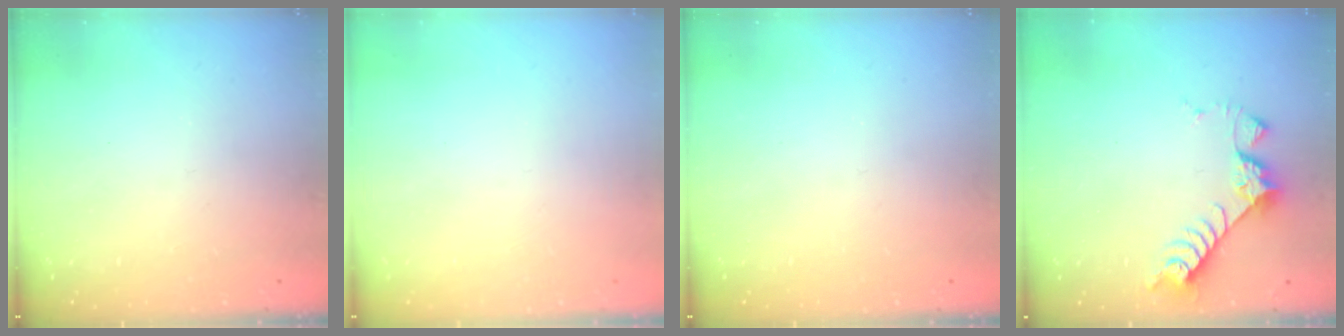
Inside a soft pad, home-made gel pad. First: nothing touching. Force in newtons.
{"total": 0.0}
{"total": 0.0}
{"total": 7.0, "press": 7.0, "slide": 0.5}